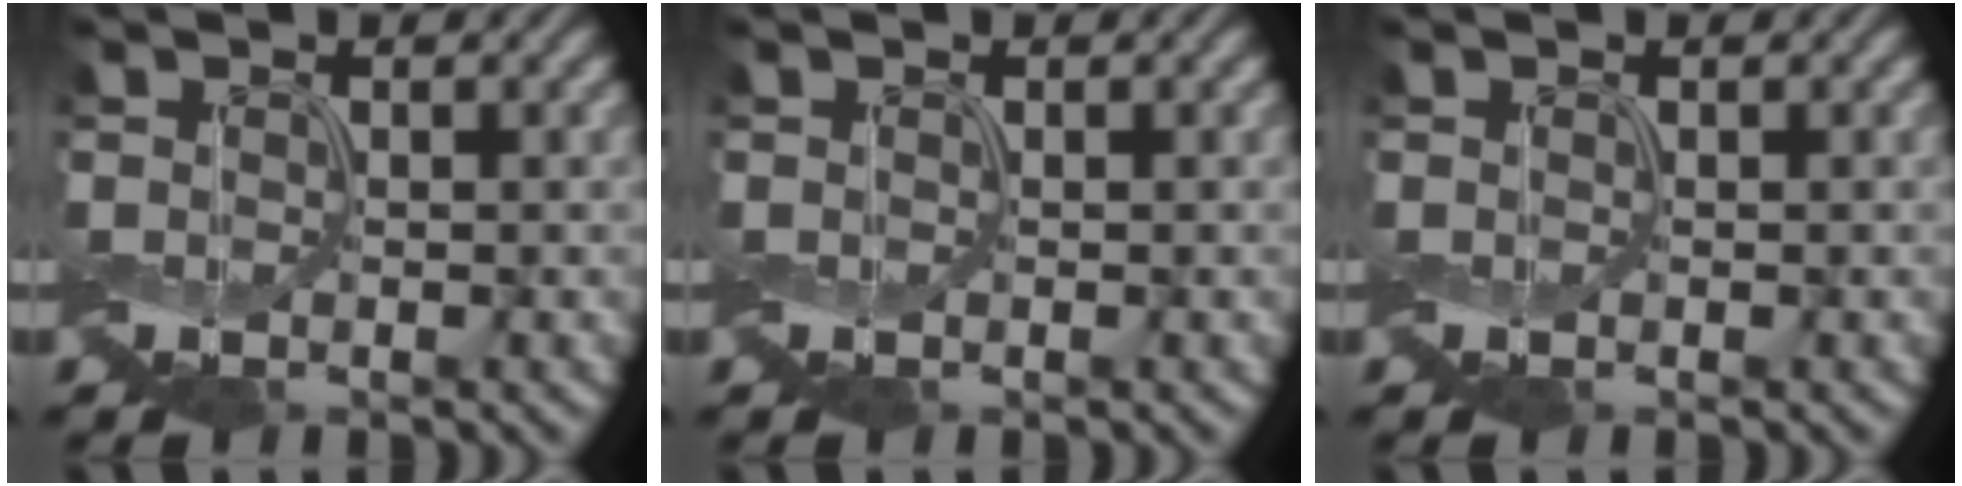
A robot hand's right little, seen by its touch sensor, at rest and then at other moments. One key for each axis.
{"total": 0.0}
{"total": 0.0}